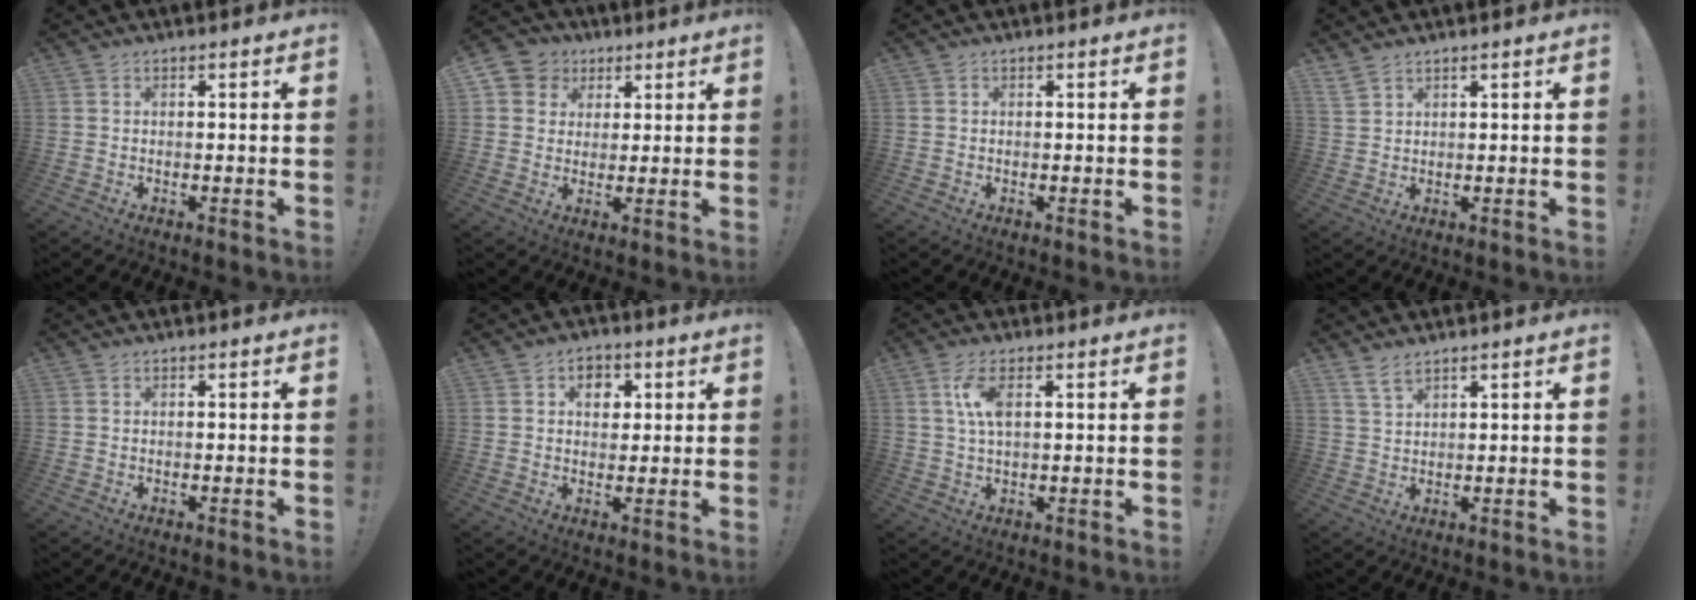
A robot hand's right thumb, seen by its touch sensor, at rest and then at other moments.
{"total": 7.4, "force": [2.4, 6.8, 1.5], "torque": [-0.024, -0.008, 0.053]}
{"total": 0.0}
{"total": 3.6, "force": [3.1, 1.3, 1.4], "torque": [-0.024, -0.016, 0.060]}
{"total": 0.0}
{"total": 6.1, "force": [2.0, 5.0, 2.9], "torque": [-0.025, -0.008, 0.032]}
{"total": 6.9, "force": [1.7, 2.9, 6.0], "torque": [-0.116, 0.002, 0.028]}
{"total": 4.4, "force": [3.5, 1.7, 2.2], "torque": [-0.032, -0.018, 0.065]}